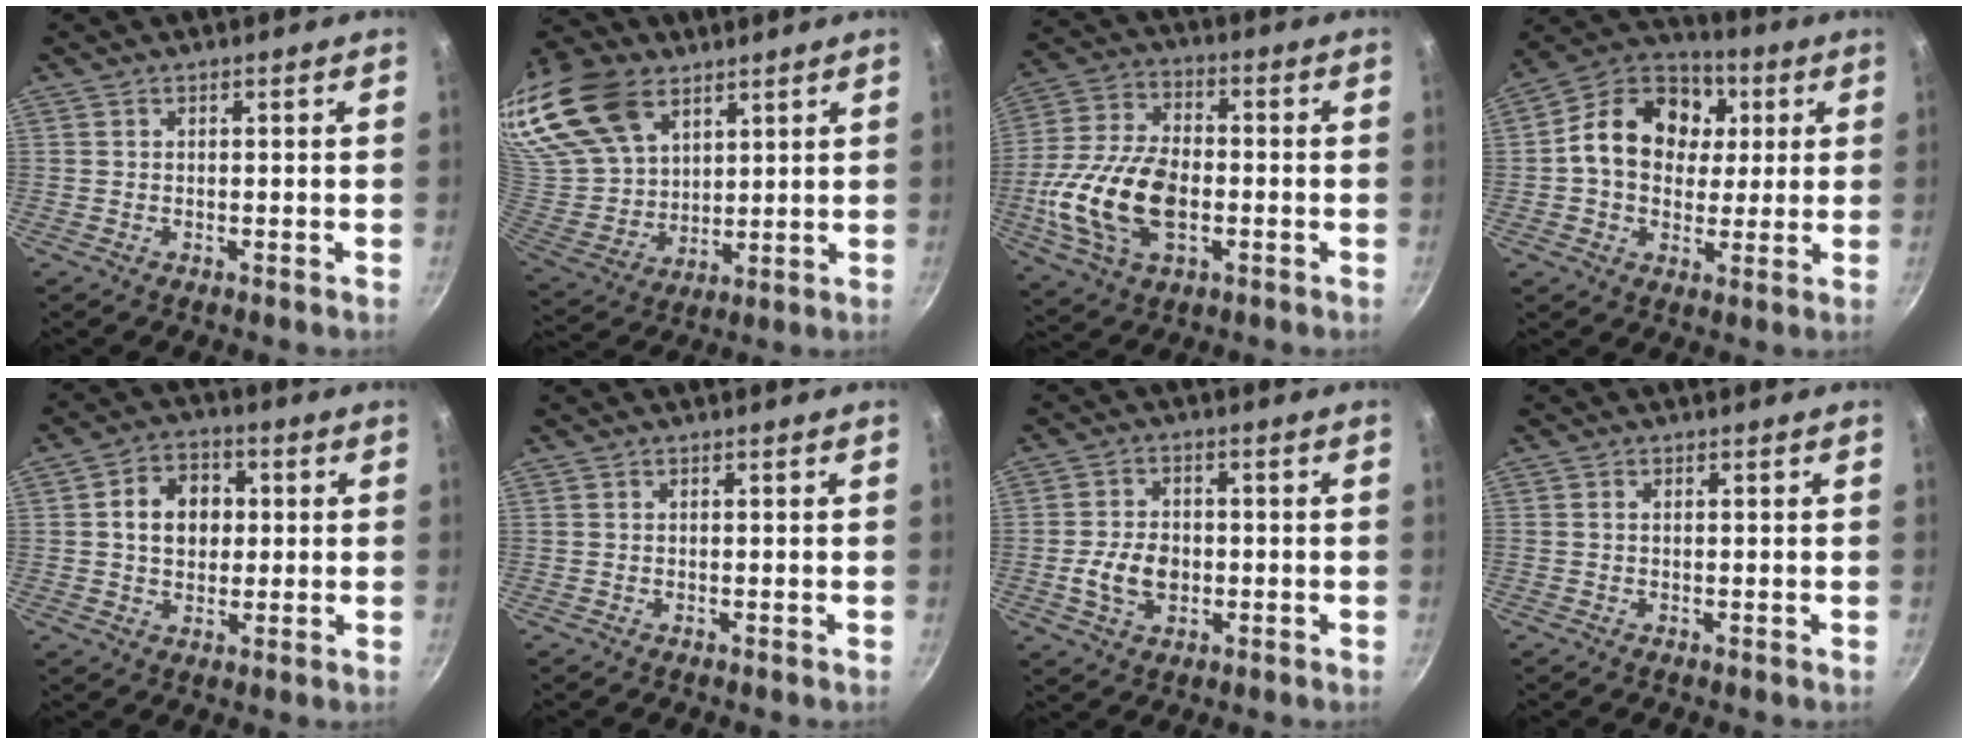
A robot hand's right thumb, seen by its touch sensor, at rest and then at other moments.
{"total": 23.9, "force": [12.8, 15.5, 12.9], "torque": [-0.269, -0.019, 0.255]}
{"total": 18.1, "force": [-3.4, 10.8, 14.1], "torque": [-0.269, 0.022, -0.065]}
{"total": 16.8, "force": [2.9, 13.1, 10.1], "torque": [-0.146, 0.016, 0.030]}
{"total": 9.0, "force": [1.2, 7.0, 5.4], "torque": [-0.062, 0.011, 0.011]}
{"total": 0.0}
{"total": 7.5, "force": [-1.3, 5.3, 5.1], "torque": [-0.080, 0.011, -0.023]}
{"total": 0.6, "force": [0.1, 0.4, 0.4], "torque": [-0.007, 0.003, 0.001]}